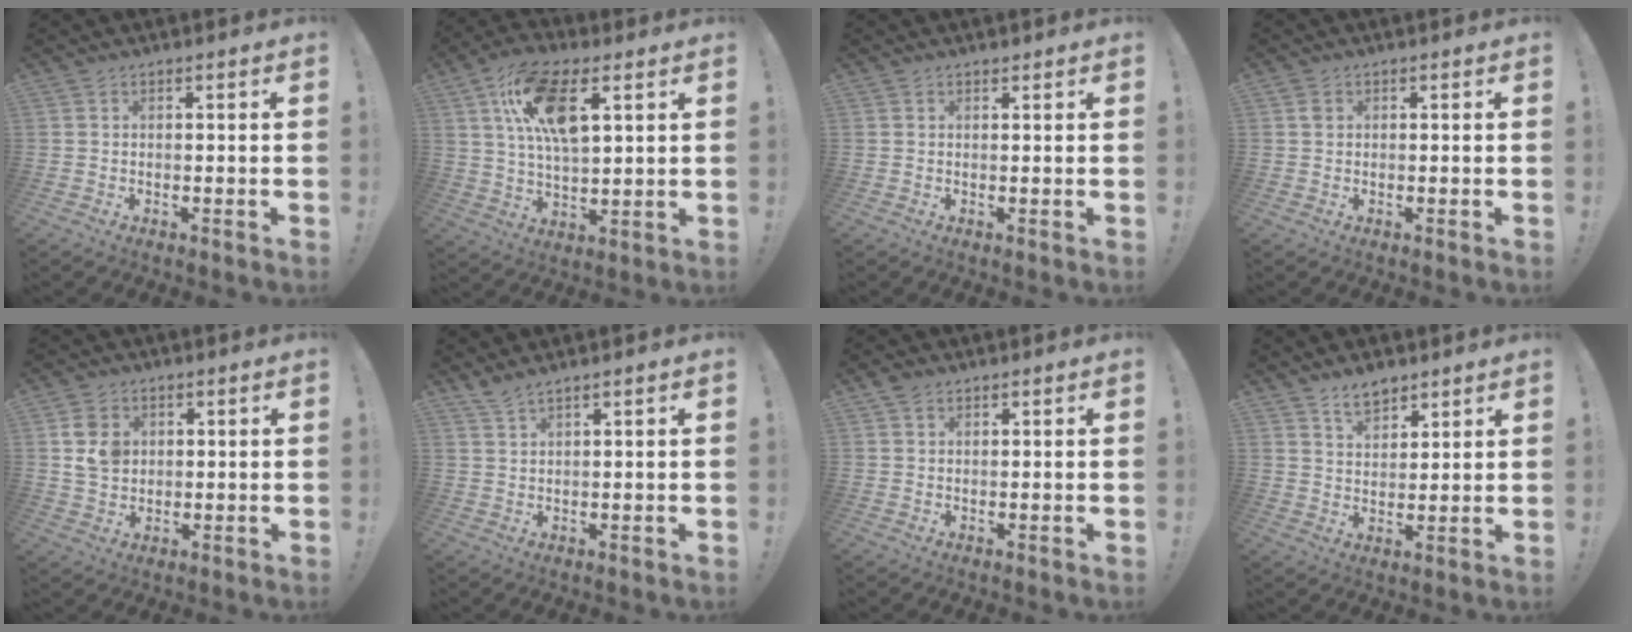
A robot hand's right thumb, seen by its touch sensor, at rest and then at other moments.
{"total": 15.8, "force": [6.3, 7.3, 12.5], "torque": [-0.219, -0.006, 0.110]}
{"total": 0.7, "force": [0.6, 0.3, 0.1], "torque": [-0.002, 0.000, 0.012]}
{"total": 0.9, "force": [0.4, 0.7, 0.5], "torque": [-0.011, 0.003, 0.007]}
{"total": 8.0, "force": [2.4, 6.8, 3.5], "torque": [-0.060, -0.002, 0.048]}
{"total": 2.8, "force": [2.3, 0.2, 1.5], "torque": [-0.041, -0.007, 0.044]}
{"total": 1.8, "force": [1.1, 1.2, 0.7], "torque": [-0.015, 0.002, 0.022]}
{"total": 6.8, "force": [5.2, 3.5, 2.6], "torque": [-0.047, -0.024, 0.096]}